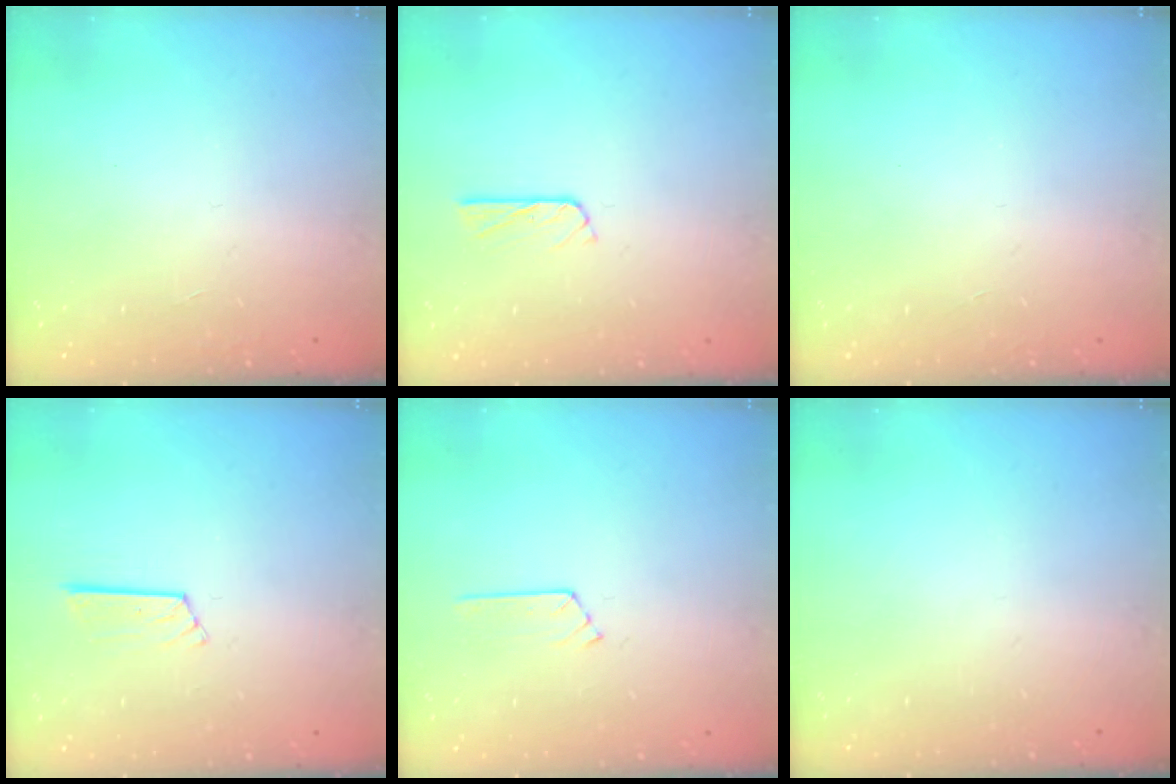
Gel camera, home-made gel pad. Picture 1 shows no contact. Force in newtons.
{"total": 3.7, "press": 3.6, "slide": 0.4}
{"total": 0.0}
{"total": 6.2, "press": 6.2, "slide": 0.4}
{"total": 4.3, "press": 4.3, "slide": 0.5}
{"total": 0.0}